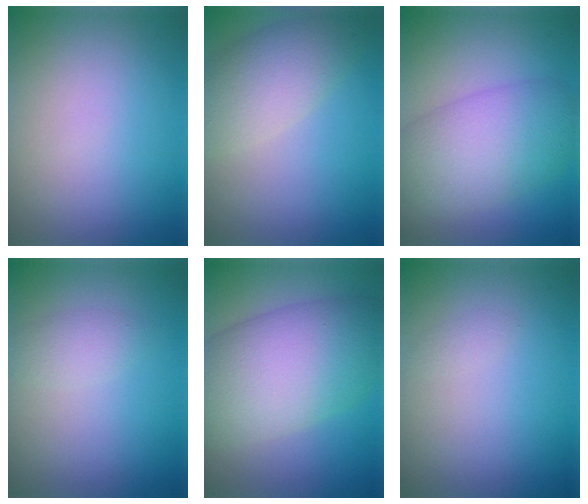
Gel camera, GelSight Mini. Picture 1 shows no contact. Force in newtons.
{"total": 4.9, "press": 4.9, "slide": 0.3}
{"total": 7.5, "press": 7.5, "slide": 0.2}
{"total": 1.6, "press": 1.6, "slide": 0.1}
{"total": 10.5, "press": 10.5, "slide": 0.6}
{"total": 0.6, "press": 0.6, "slide": 0.0}